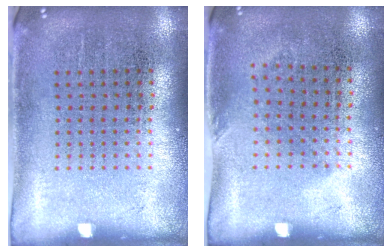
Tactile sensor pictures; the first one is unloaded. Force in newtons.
{"total": 0.9, "press": 0.7, "slide": 0.5}